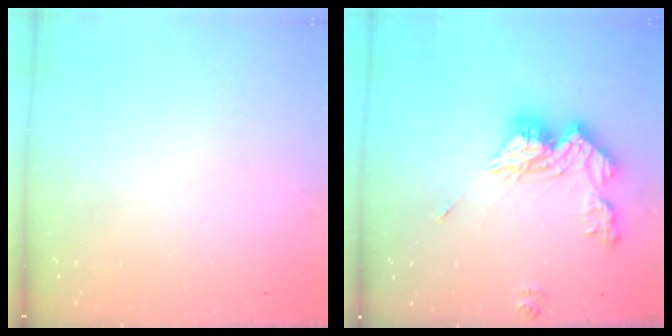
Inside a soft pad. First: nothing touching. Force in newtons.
{"total": 15.5, "press": 15.4, "slide": 1.7}